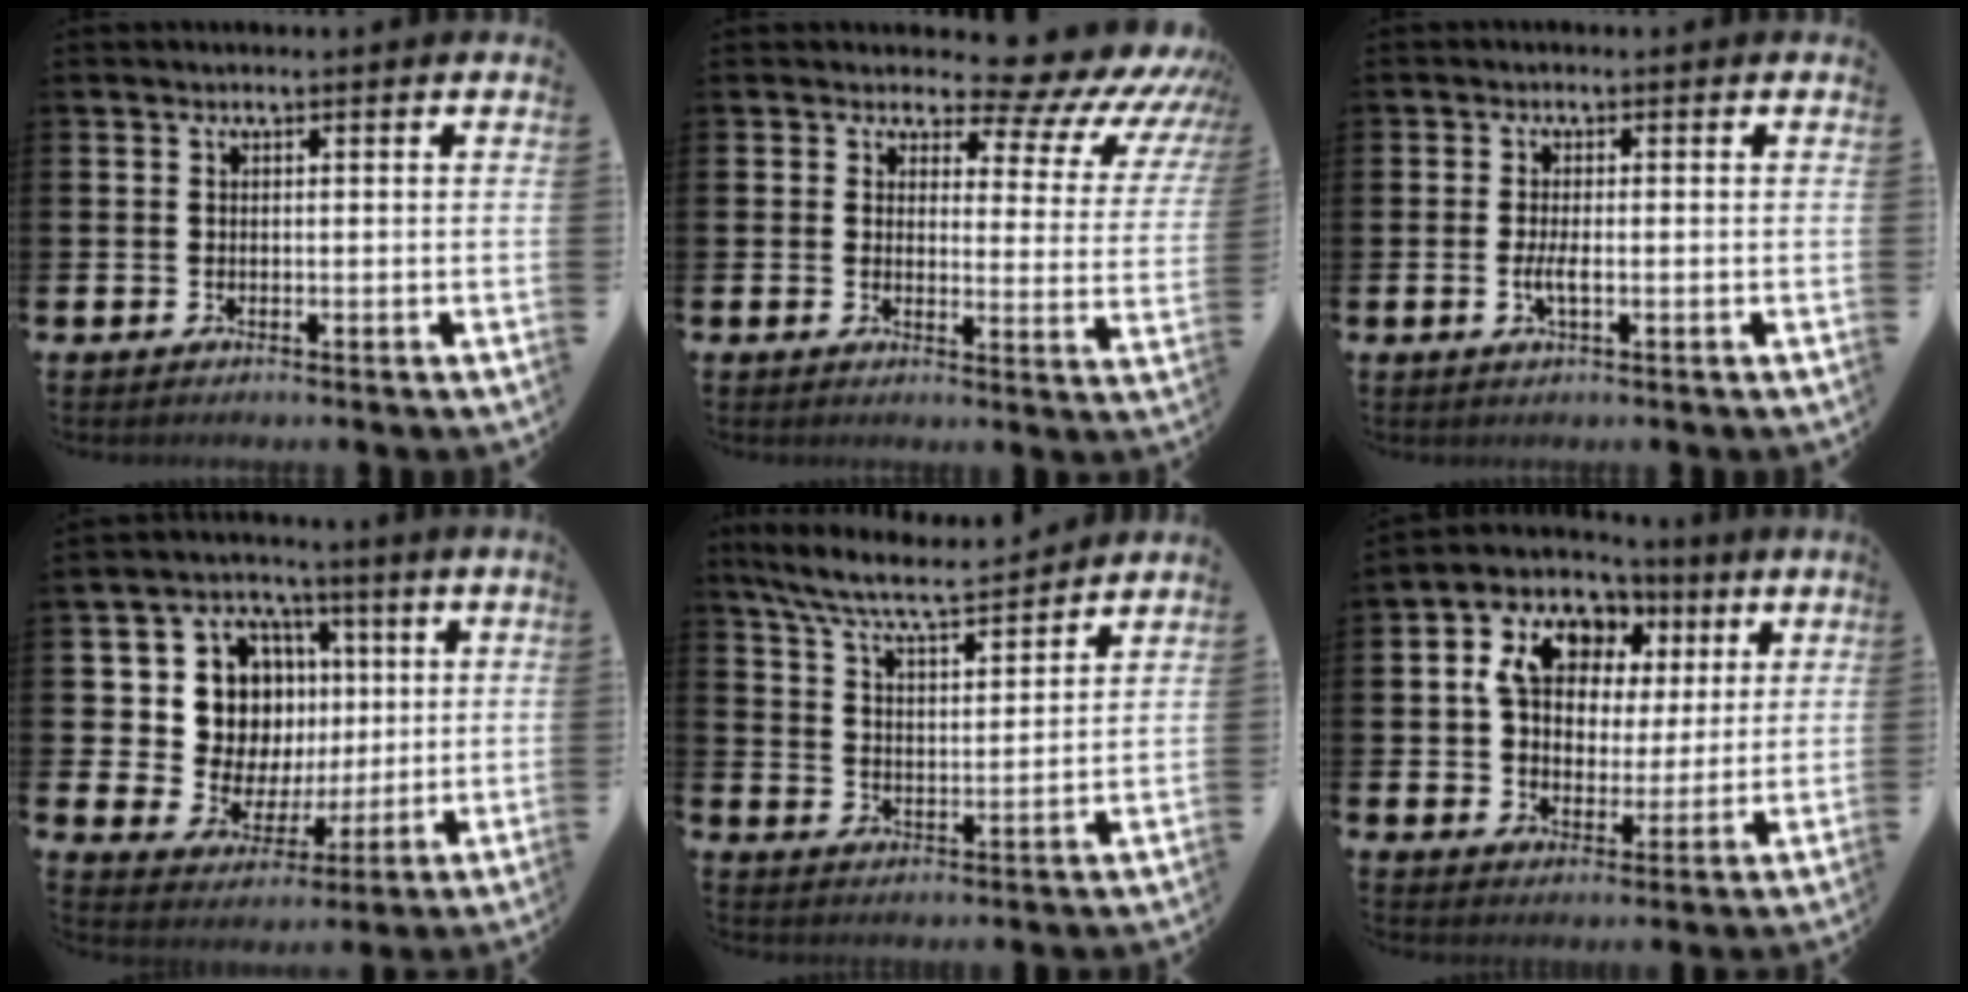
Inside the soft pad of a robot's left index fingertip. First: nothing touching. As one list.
[{"total": 6.4, "force": [5.1, 2.7, 2.7], "torque": [-0.030, -0.054, 0.074]}, {"total": 2.2, "force": [-0.5, 0.6, 2.1], "torque": [-0.045, 0.003, -0.007]}, {"total": 11.3, "force": [2.9, 10.1, 4.2], "torque": [-0.129, -0.013, 0.058]}, {"total": 8.0, "force": [7.4, 1.0, 2.9], "torque": [-0.089, -0.051, 0.128]}, {"total": 9.3, "force": [4.9, 6.7, 4.2], "torque": [-0.118, -0.006, 0.085]}]